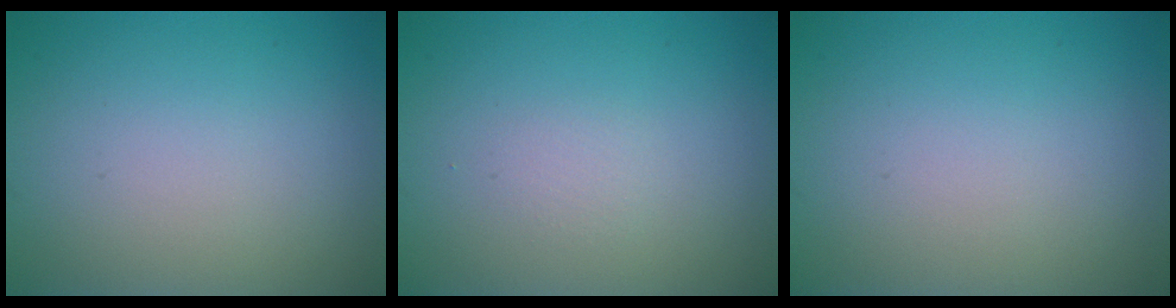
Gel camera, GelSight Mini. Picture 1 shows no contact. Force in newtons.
{"total": 0.7, "press": 0.7, "slide": 0.1}
{"total": 0.0}